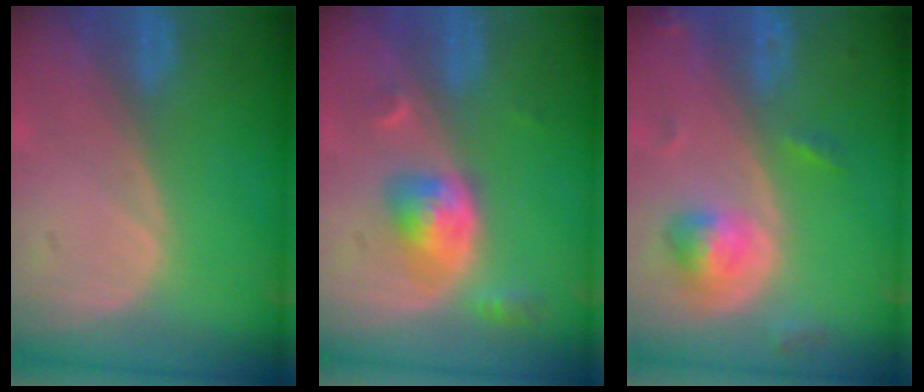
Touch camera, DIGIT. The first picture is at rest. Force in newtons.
{"total": 5.2, "press": 4.8, "slide": 2.0}
{"total": 4.7, "press": 4.7, "slide": 0.4}